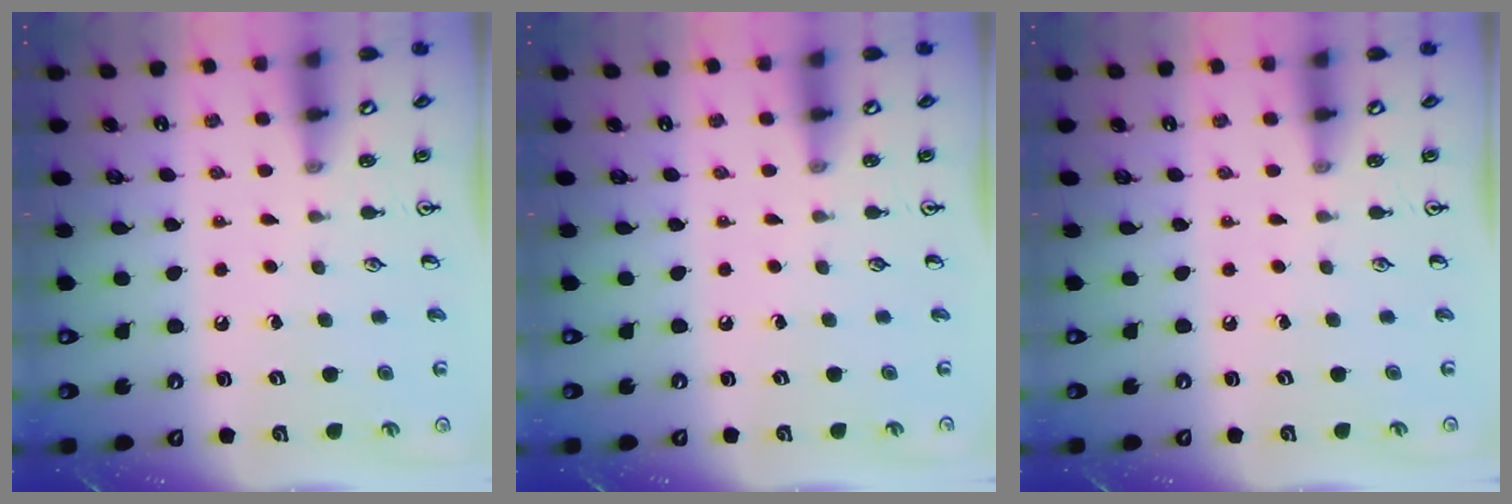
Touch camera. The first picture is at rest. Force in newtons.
{"total": 0.0}
{"total": 0.0}